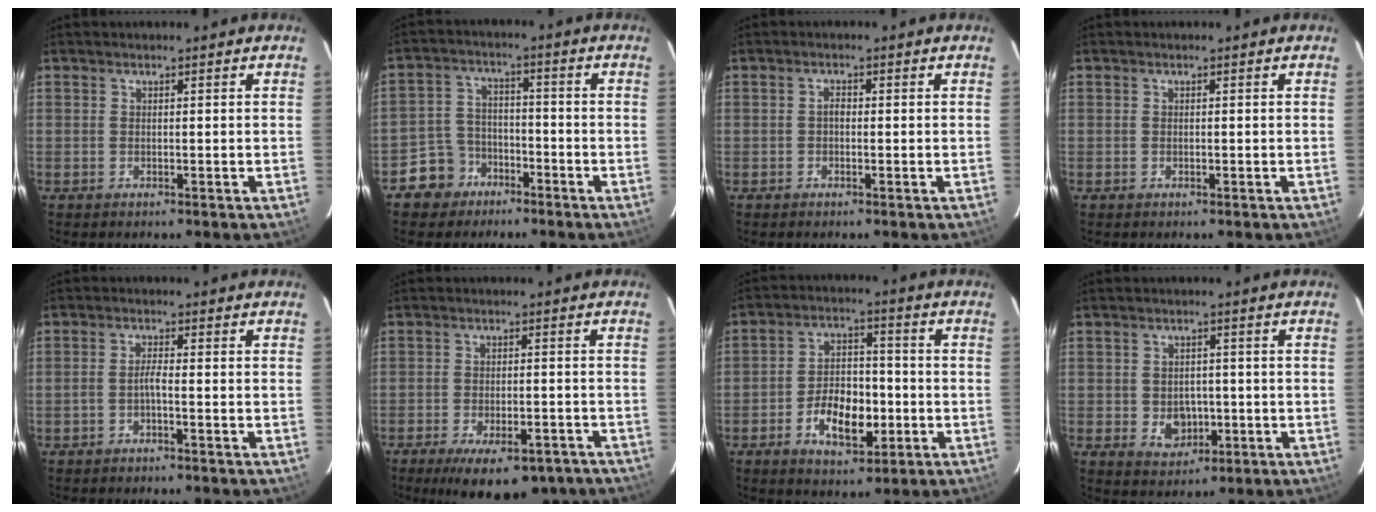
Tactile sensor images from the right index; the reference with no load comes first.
{"total": 7.2, "force": [-4.7, 5.4, 0.7], "torque": [-0.036, 0.028, -0.076]}
{"total": 1.0, "force": [-0.3, 0.7, 0.7], "torque": [-0.011, 0.006, -0.006]}
{"total": 0.0}
{"total": 1.8, "force": [-1.1, 0.0, 1.4], "torque": [-0.033, 0.005, -0.022]}
{"total": 14.4, "force": [-10.4, 5.6, 8.2], "torque": [-0.155, -0.021, -0.139]}
{"total": 10.7, "force": [-3.8, 6.0, 8.1], "torque": [-0.154, 0.016, -0.054]}
{"total": 5.5, "force": [-1.2, 4.5, 2.8], "torque": [-0.056, 0.002, -0.004]}